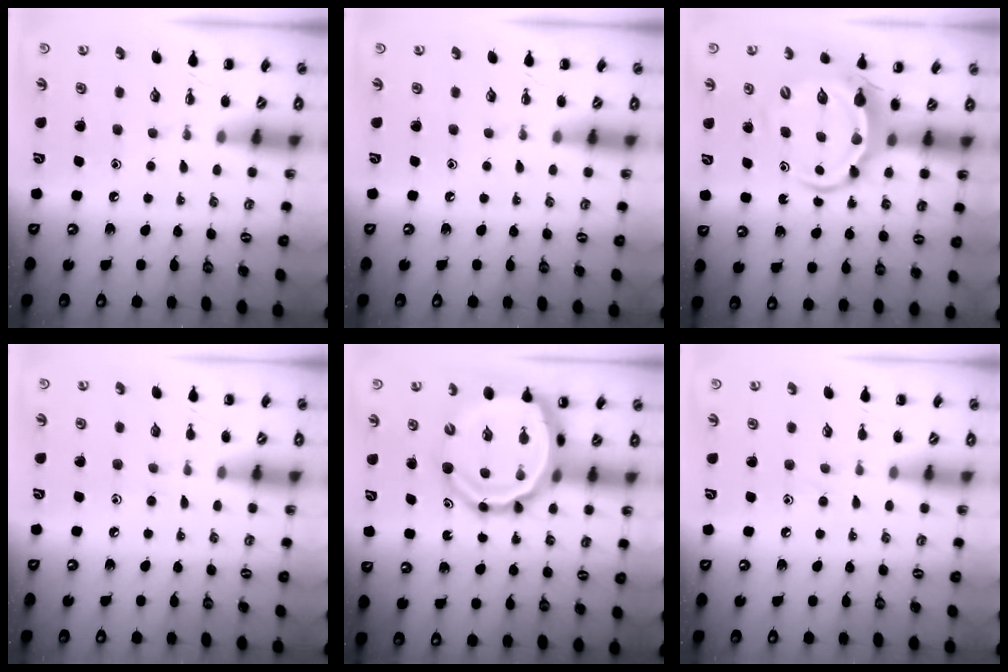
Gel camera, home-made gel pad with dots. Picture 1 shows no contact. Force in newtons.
{"total": 0.0}
{"total": 5.8, "press": 5.8, "slide": 1.0}
{"total": 4.0, "press": 3.7, "slide": 1.6}
{"total": 16.8, "press": 16.2, "slide": 4.3}
{"total": 6.2, "press": 5.8, "slide": 2.4}